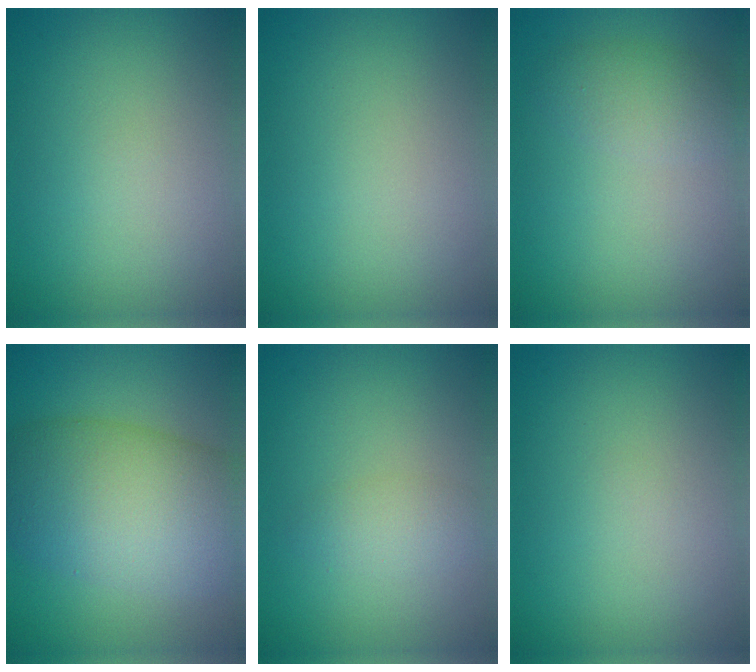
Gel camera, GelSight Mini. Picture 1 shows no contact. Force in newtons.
{"total": 0.0}
{"total": 2.6, "press": 2.6, "slide": 0.1}
{"total": 10.8, "press": 10.8, "slide": 0.2}
{"total": 1.9, "press": 1.9, "slide": 0.1}
{"total": 0.0}